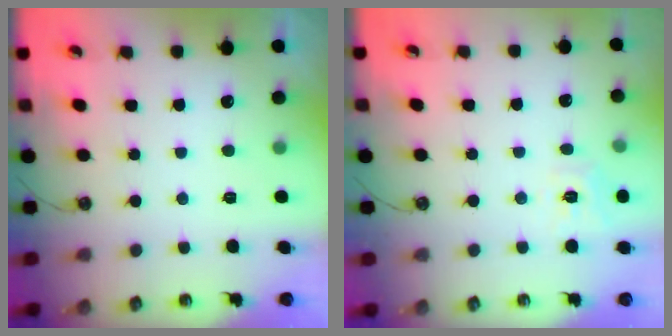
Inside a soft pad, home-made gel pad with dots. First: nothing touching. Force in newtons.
{"total": 7.6, "press": 7.6, "slide": 0.4}